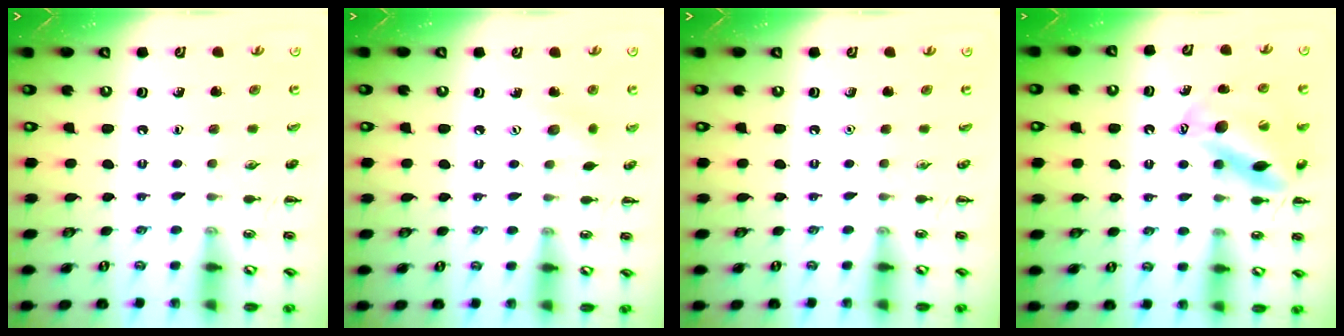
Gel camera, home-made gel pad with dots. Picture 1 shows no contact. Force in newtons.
{"total": 5.0, "press": 4.9, "slide": 1.1}
{"total": 0.0}
{"total": 13.6, "press": 13.2, "slide": 3.6}